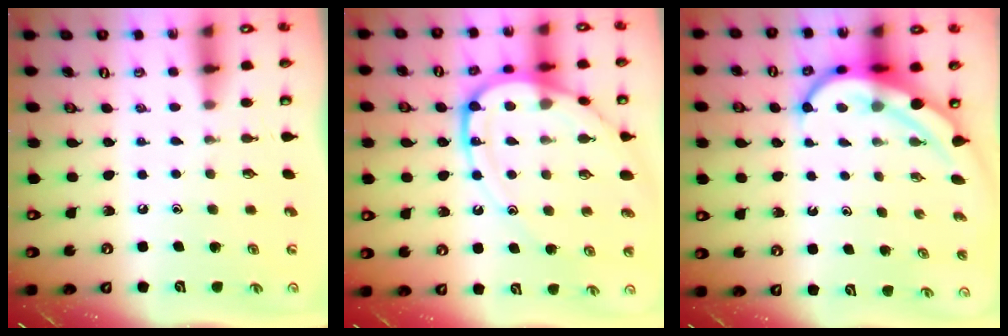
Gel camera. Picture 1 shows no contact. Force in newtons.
{"total": 15.1, "press": 15.0, "slide": 1.5}
{"total": 9.3, "press": 9.2, "slide": 0.9}